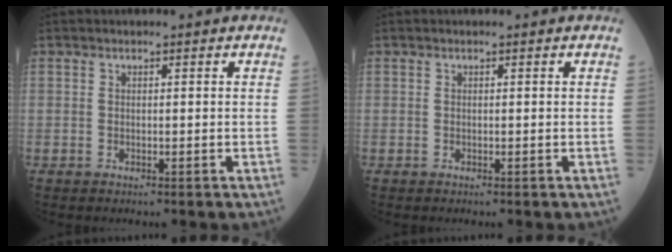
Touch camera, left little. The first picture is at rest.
{"total": 0.0}